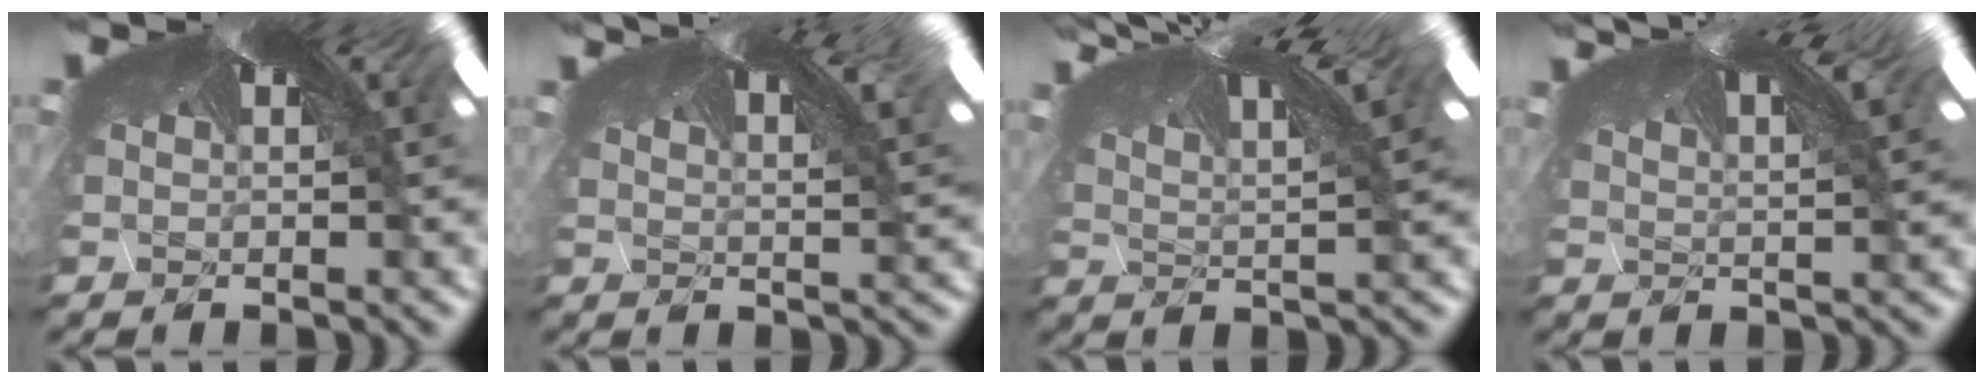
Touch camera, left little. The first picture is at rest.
{"total": 1.7, "force": [1.7, -0.2, 0.1], "torque": [-0.032, 0.013, 0.014]}
{"total": 1.9, "force": [-0.1, 0.3, 1.9], "torque": [-0.034, 0.000, 0.014]}
{"total": 1.7, "force": [1.0, 0.3, 1.3], "torque": [-0.040, 0.007, 0.018]}